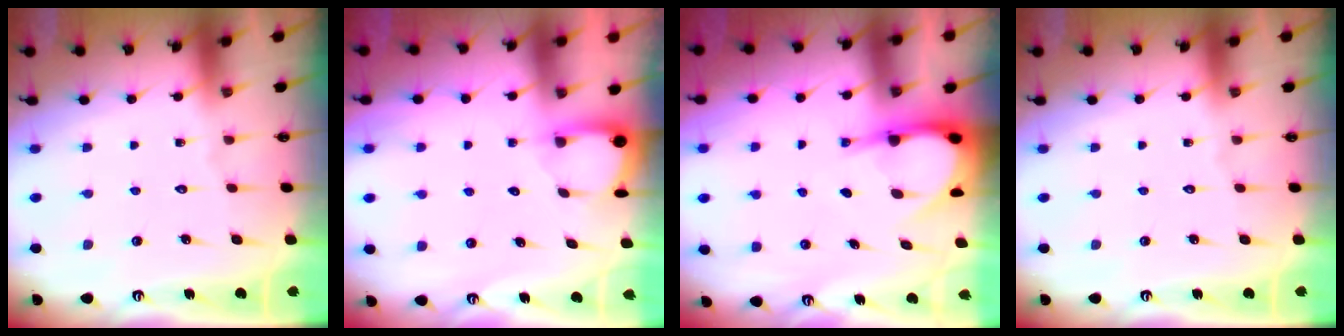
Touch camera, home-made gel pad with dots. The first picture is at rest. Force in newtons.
{"total": 2.8, "press": 2.8, "slide": 0.3}
{"total": 6.0, "press": 6.0, "slide": 0.6}
{"total": 0.0}